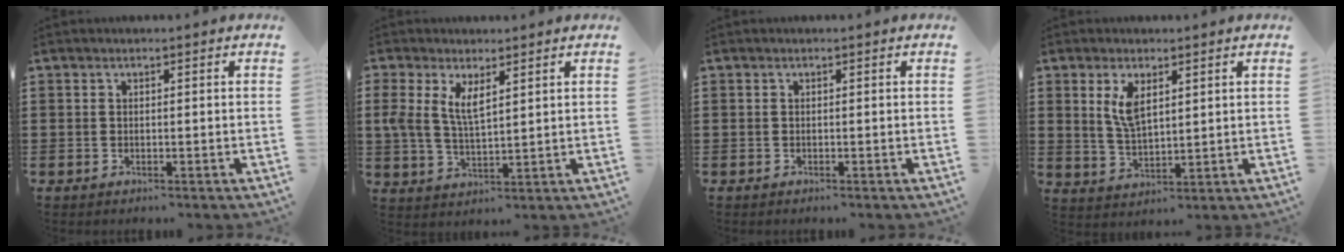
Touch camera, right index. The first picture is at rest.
{"total": 5.2, "force": [2.5, 2.0, 4.1], "torque": [-0.098, 0.001, 0.042]}
{"total": 0.0}
{"total": 5.0, "force": [2.0, 2.1, 4.0], "torque": [-0.086, 0.005, 0.036]}